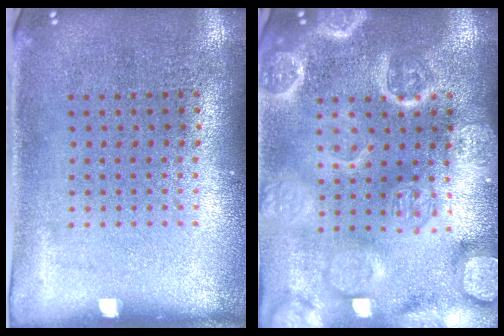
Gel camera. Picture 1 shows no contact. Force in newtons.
{"total": 4.5, "press": 4.5, "slide": 0.6}